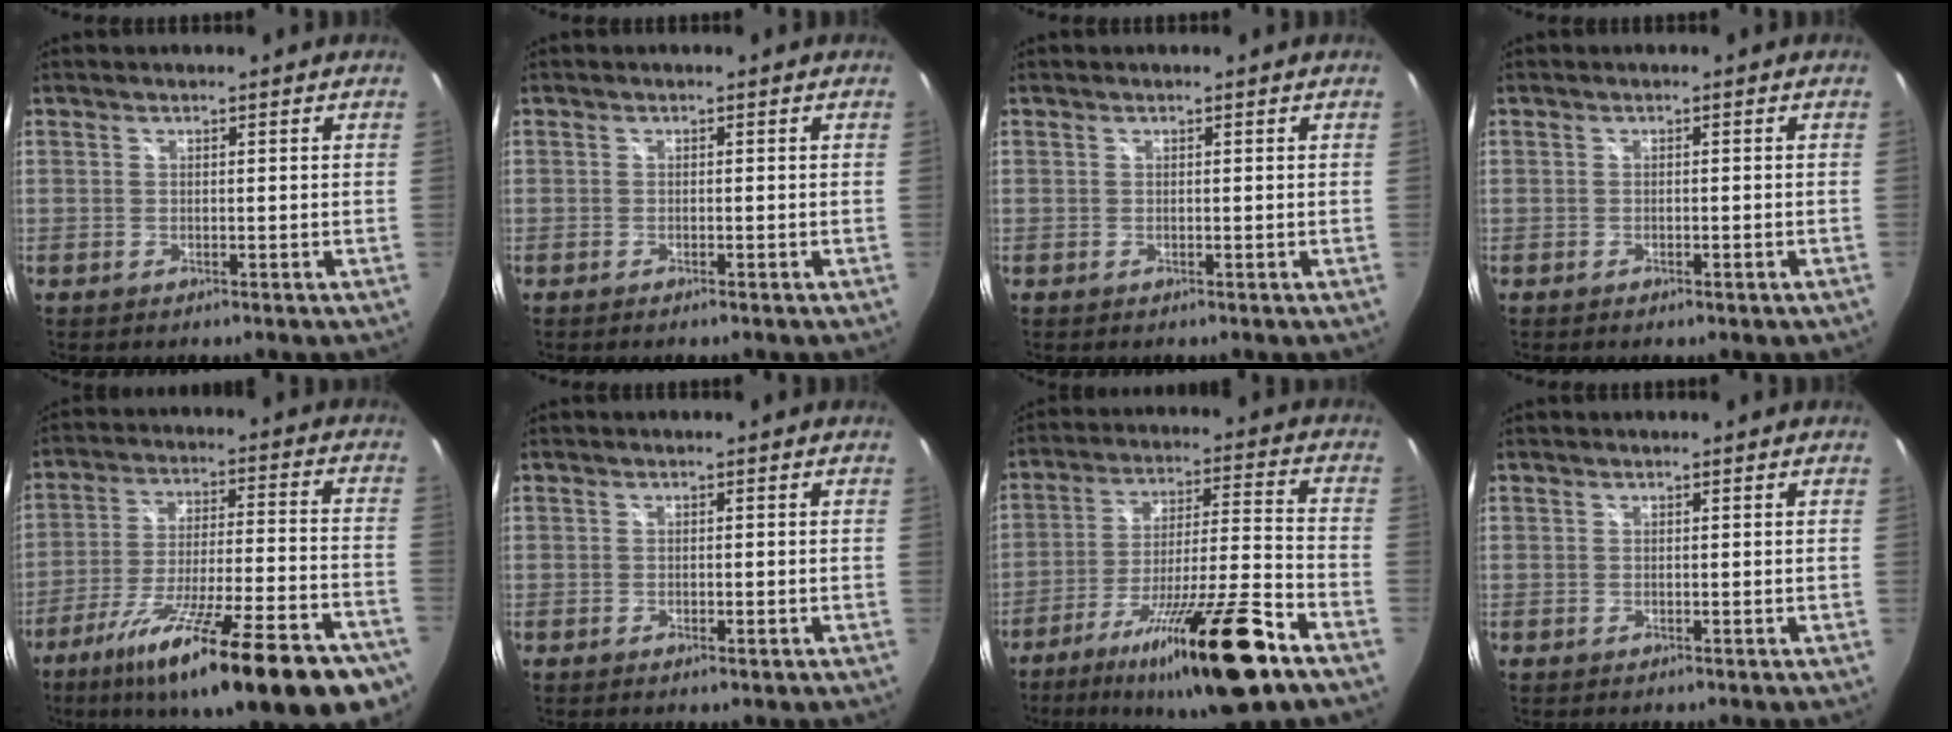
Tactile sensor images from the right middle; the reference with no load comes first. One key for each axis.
{"total": 1.0, "fx": -0.8, "fy": 0.0, "fz": 0.6, "tx": -0.012, "ty": -0.002, "tz": -0.015}
{"total": 0.0}
{"total": 1.7, "fx": -1.1, "fy": 0.7, "fz": 1.0, "tx": -0.018, "ty": -0.005, "tz": -0.015}
{"total": 27.4, "fx": -18.8, "fy": 5.3, "fz": 19.2, "tx": -0.311, "ty": -0.069, "tz": -0.276}
{"total": 1.1, "fx": -0.6, "fy": 0.4, "fz": 0.9, "tx": -0.014, "ty": -0.002, "tz": -0.011}
{"total": 20.7, "fx": -13.7, "fy": 1.1, "fz": 15.5, "tx": -0.276, "ty": -0.030, "tz": -0.225}
{"total": 0.0}